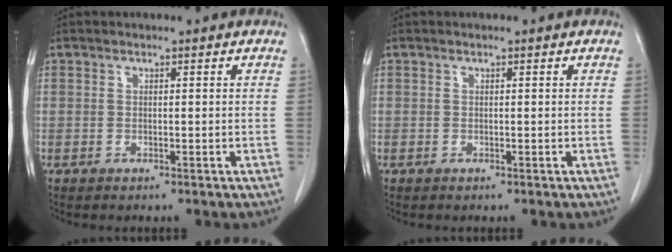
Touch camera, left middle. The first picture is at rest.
{"total": 0.0}